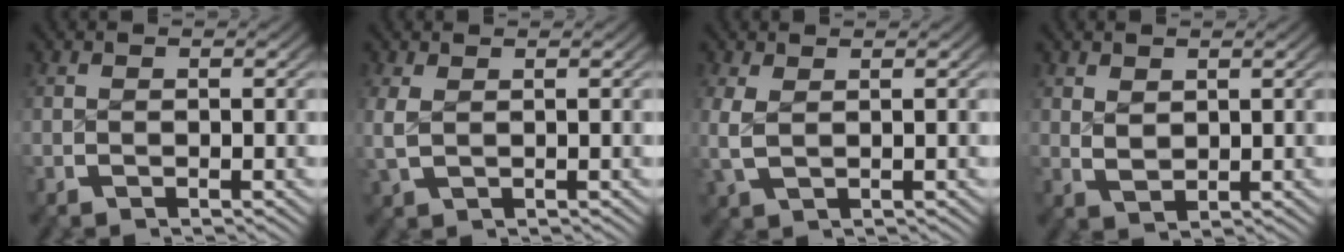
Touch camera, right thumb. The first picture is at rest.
{"total": 2.1, "force": [0.6, 1.4, 1.5], "torque": [-0.045, -0.007, 0.021]}
{"total": 2.5, "force": [0.7, 1.5, 1.8], "torque": [-0.056, -0.011, 0.025]}
{"total": 1.9, "force": [0.9, 1.2, 1.1], "torque": [-0.023, -0.011, 0.031]}